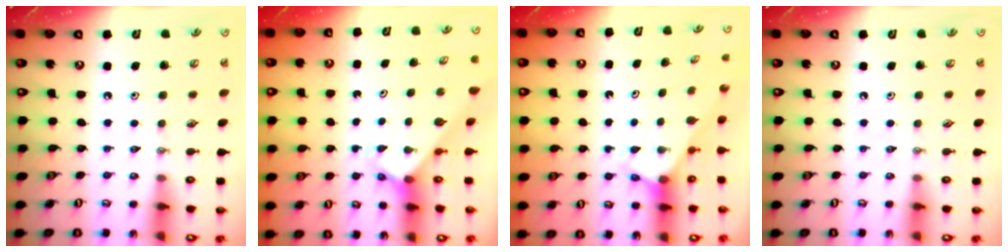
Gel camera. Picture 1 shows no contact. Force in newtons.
{"total": 2.2, "press": 2.2, "slide": 0.2}
{"total": 2.5, "press": 2.5, "slide": 0.2}
{"total": 0.0}